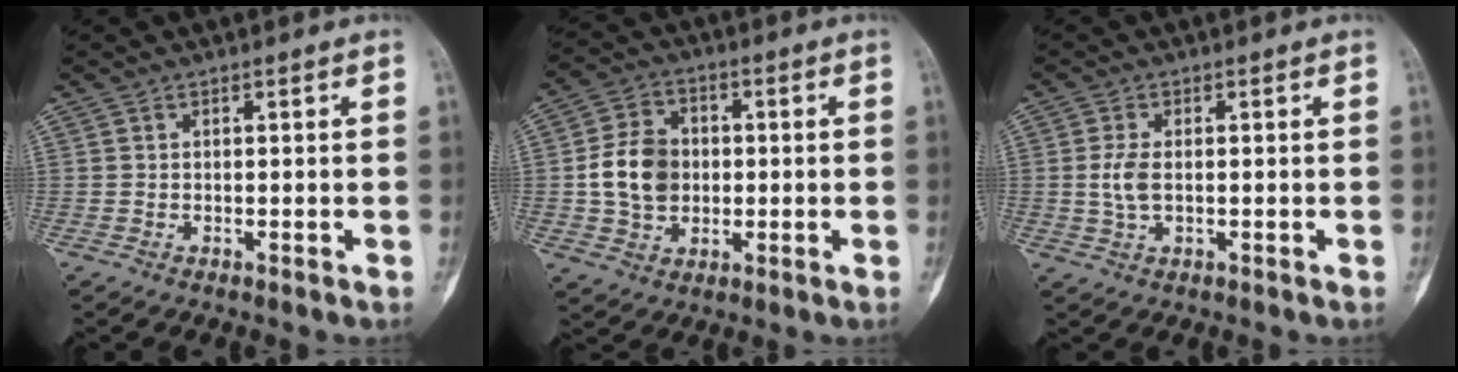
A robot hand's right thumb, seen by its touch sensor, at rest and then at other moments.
{"total": 10.5, "force": [-0.2, 8.3, 6.4], "torque": [-0.094, 0.011, -0.005]}
{"total": 4.0, "force": [-0.1, 2.1, 3.4], "torque": [-0.080, 0.001, -0.001]}